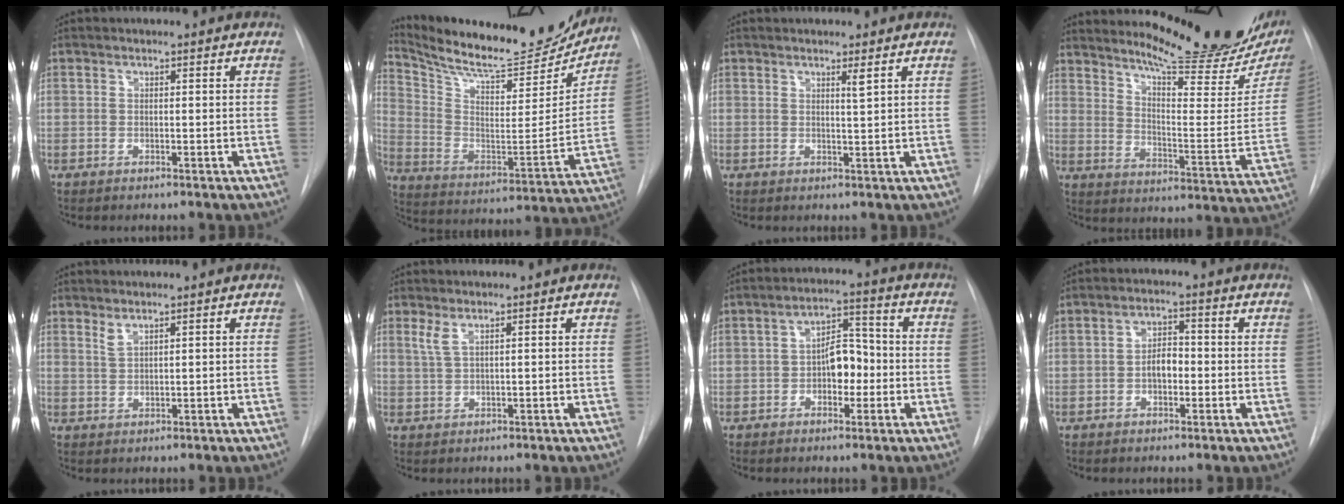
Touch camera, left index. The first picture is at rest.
{"total": 24.1, "force": [21.9, 4.8, 8.8], "torque": [-0.151, -0.045, 0.322]}
{"total": 1.4, "force": [0.9, -0.4, 1.0], "torque": [-0.023, -0.011, 0.016]}
{"total": 21.7, "force": [18.6, 1.9, 11.1], "torque": [-0.169, -0.079, 0.250]}
{"total": 1.4, "force": [1.2, 0.0, 0.8], "torque": [-0.019, -0.005, 0.027]}
{"total": 1.9, "force": [1.1, 0.2, 1.6], "torque": [-0.047, 0.007, 0.027]}
{"total": 6.1, "force": [-1.3, 3.4, 4.9], "torque": [-0.077, 0.018, -0.022]}
{"total": 3.4, "force": [-0.8, 1.9, 2.7], "torque": [-0.046, 0.010, -0.015]}